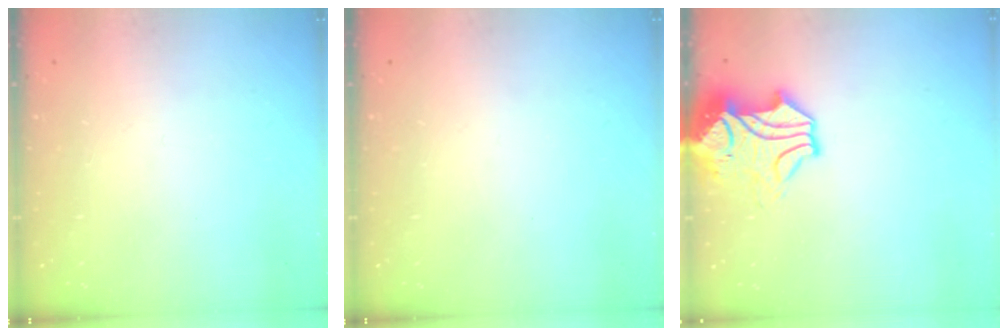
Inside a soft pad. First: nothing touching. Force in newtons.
{"total": 0.0}
{"total": 8.8, "press": 8.7, "slide": 1.2}